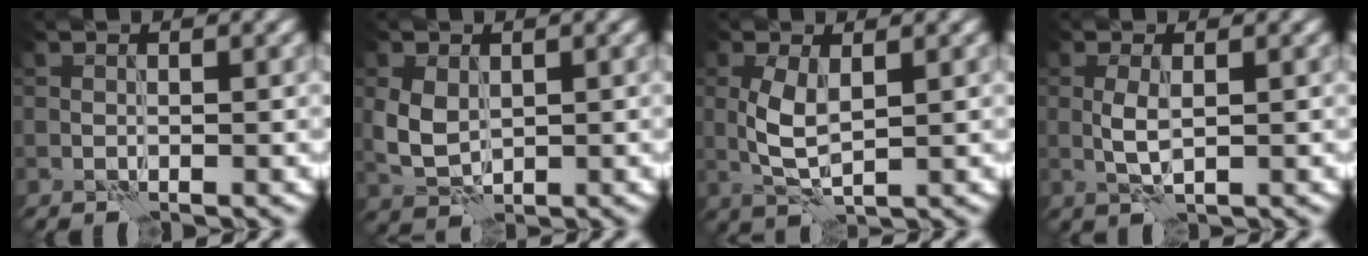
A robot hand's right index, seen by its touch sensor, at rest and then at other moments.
{"total": 3.3, "force": [0.6, 2.5, 2.1], "torque": [-0.055, -0.002, 0.014]}
{"total": 3.4, "force": [0.6, 1.4, 3.0], "torque": [-0.072, 0.001, 0.014]}
{"total": 1.9, "force": [0.3, 0.7, 1.8], "torque": [-0.044, 0.000, 0.004]}